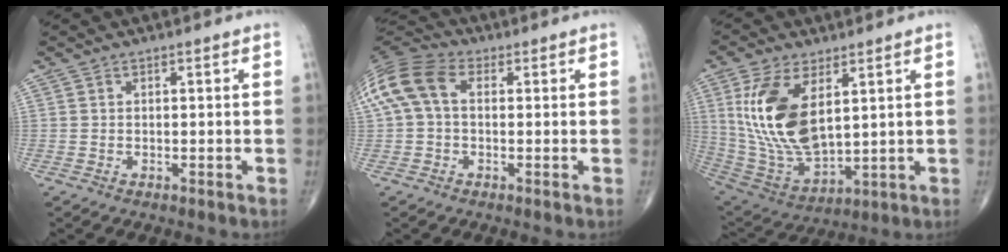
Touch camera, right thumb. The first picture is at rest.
{"total": 12.2, "force": [1.9, 8.0, 9.0], "torque": [-0.199, 0.035, 0.026]}
{"total": 17.7, "force": [4.9, 8.8, 14.5], "torque": [-0.283, -0.025, 0.112]}